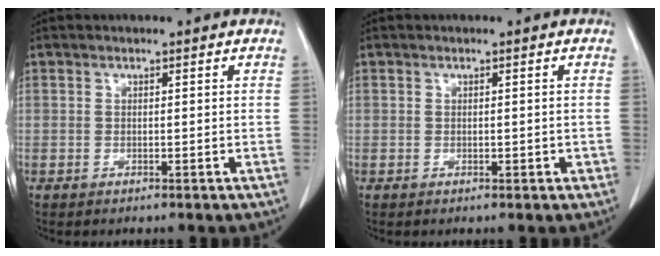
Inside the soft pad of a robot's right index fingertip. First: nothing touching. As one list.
[{"total": 1.1, "force": [-0.2, 0.7, 0.9], "torque": [-0.011, 0.004, 0.000]}]